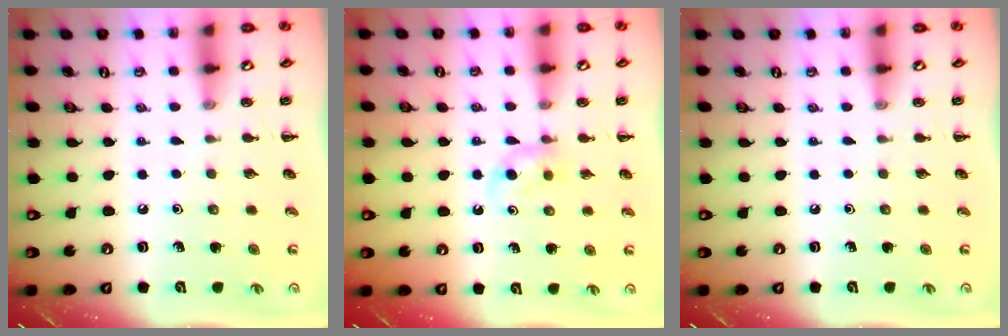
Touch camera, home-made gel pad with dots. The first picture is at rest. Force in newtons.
{"total": 3.6, "press": 3.3, "slide": 1.3}
{"total": 0.0}